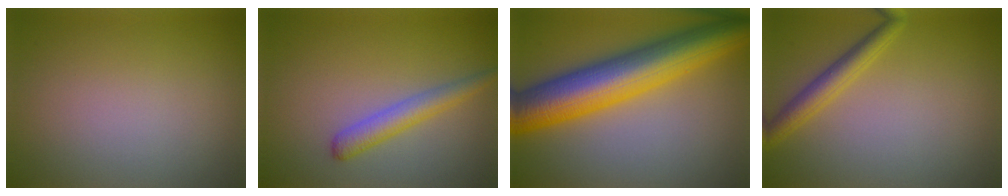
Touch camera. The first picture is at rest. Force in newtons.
{"total": 2.7, "press": 2.7, "slide": 0.0}
{"total": 11.7, "press": 11.7, "slide": 0.2}
{"total": 2.7, "press": 2.7, "slide": 0.0}